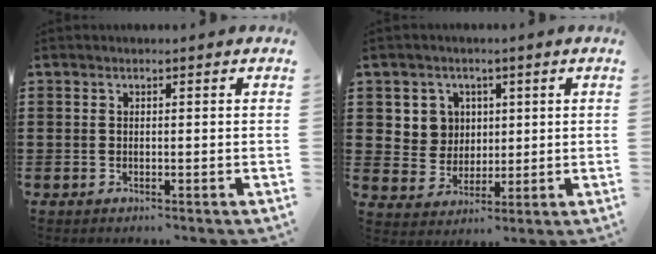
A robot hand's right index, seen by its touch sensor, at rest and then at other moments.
{"total": 5.5, "force": [1.8, 5.1, 1.0], "torque": [-0.048, 0.016, 0.034]}